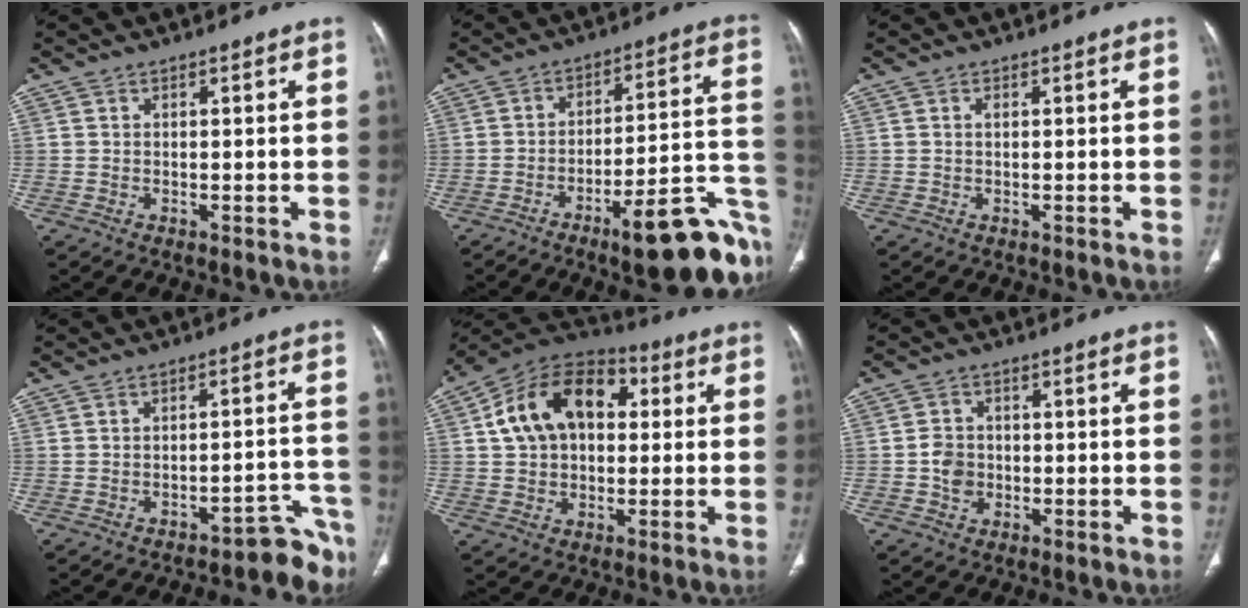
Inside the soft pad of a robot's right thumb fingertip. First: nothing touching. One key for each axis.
{"total": 21.2, "fx": -9.9, "fy": 5.2, "fz": 18.0, "tx": -0.155, "ty": 0.071, "tz": -0.131}
{"total": 0.7, "fx": 0.1, "fy": 0.4, "fz": 0.5, "tx": -0.012, "ty": 0.002, "tz": 0.002}
{"total": 7.7, "fx": -7.0, "fy": 2.6, "fz": 2.1, "tx": 0.016, "ty": 0.086, "tz": -0.088}
{"total": 17.2, "fx": 3.4, "fy": 11.8, "fz": 12.0, "tx": -0.176, "ty": 0.026, "tz": 0.048}
{"total": 4.4, "fx": -0.7, "fy": 3.8, "fz": 2.2, "tx": -0.026, "ty": 0.008, "tz": -0.015}